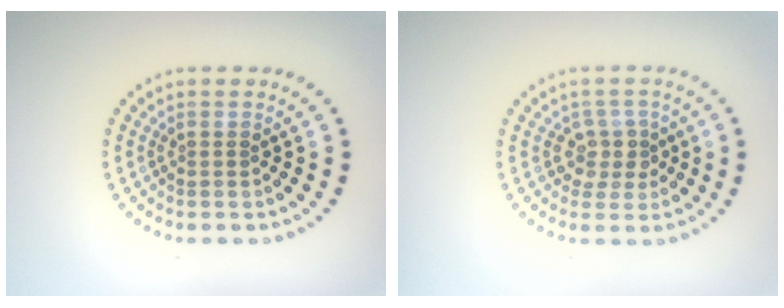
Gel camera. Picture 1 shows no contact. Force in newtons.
{"total": 2.3, "press": 1.9, "slide": 1.2}